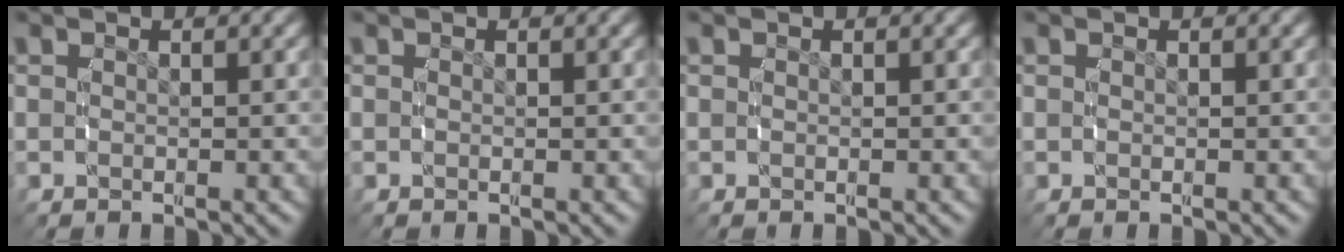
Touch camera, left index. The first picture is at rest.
{"total": 0.0}
{"total": 0.0}
{"total": 0.0}